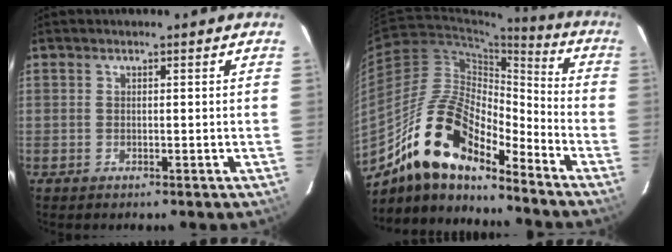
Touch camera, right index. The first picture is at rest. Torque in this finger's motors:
{"motor_torque": [1.00, -1.00, 1.05, 0.21]}